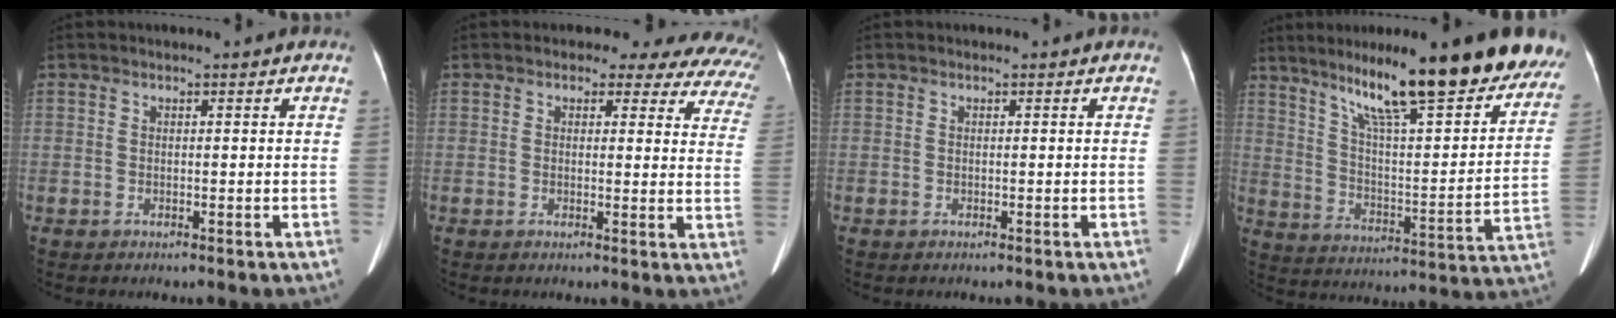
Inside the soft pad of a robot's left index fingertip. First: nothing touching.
{"total": 15.0, "force": [13.1, 5.7, 4.7], "torque": [-0.026, -0.031, 0.107]}
{"total": 0.0}
{"total": 27.8, "force": [21.4, 4.0, 17.3], "torque": [-0.253, -0.017, 0.298]}